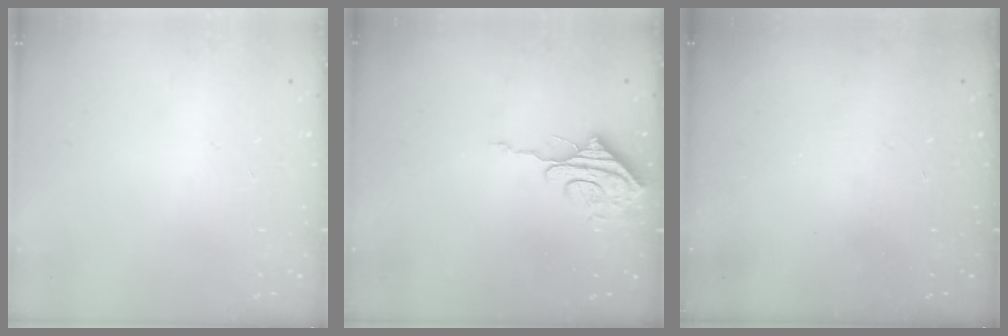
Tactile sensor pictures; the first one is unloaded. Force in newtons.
{"total": 8.2, "press": 8.2, "slide": 0.7}
{"total": 0.0}